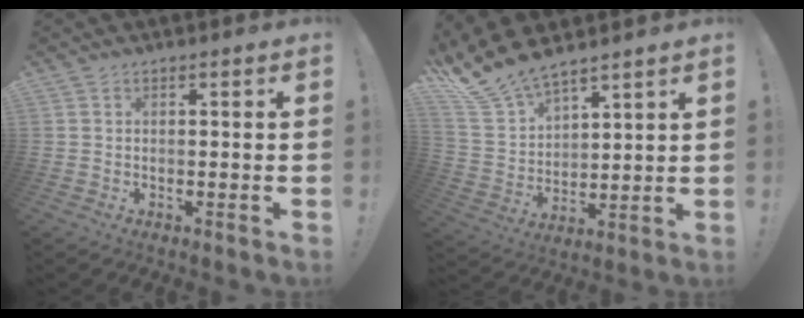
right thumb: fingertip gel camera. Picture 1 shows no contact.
{"total": 12.5, "force": [11.1, 4.0, 3.9], "torque": [-0.099, -0.080, 0.209]}